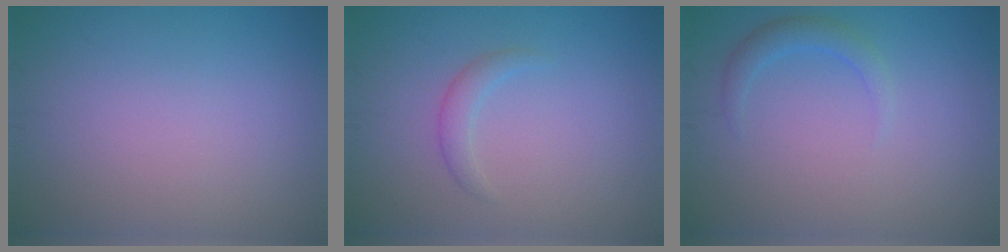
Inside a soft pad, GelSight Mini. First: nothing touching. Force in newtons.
{"total": 1.4, "press": 1.4, "slide": 0.1}
{"total": 1.6, "press": 1.6, "slide": 0.1}